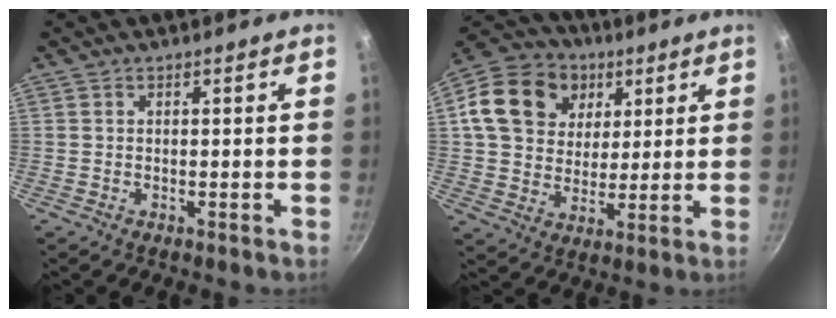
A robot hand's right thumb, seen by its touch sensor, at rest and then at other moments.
{"total": 17.5, "force": [5.4, 14.2, 8.8], "torque": [-0.147, 0.008, 0.085]}